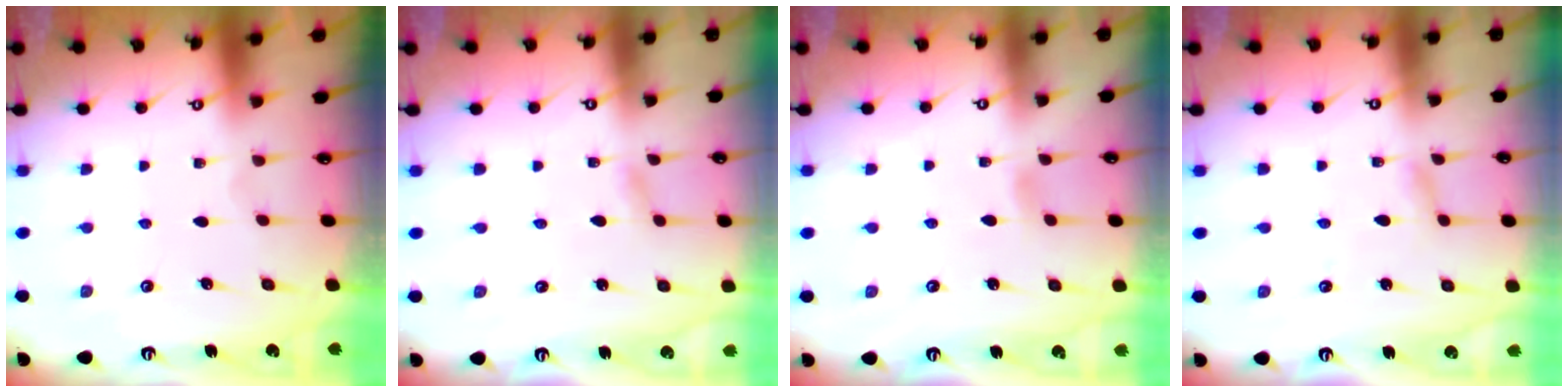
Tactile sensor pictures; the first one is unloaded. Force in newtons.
{"total": 2.2, "press": 2.2, "slide": 0.3}
{"total": 2.9, "press": 2.9, "slide": 0.4}
{"total": 2.4, "press": 2.4, "slide": 0.3}